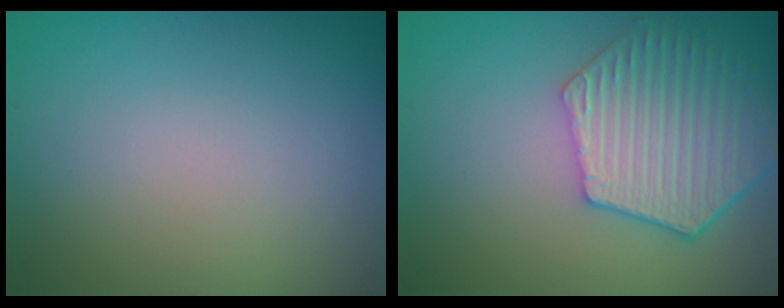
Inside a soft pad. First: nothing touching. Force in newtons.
{"total": 5.8, "press": 4.6, "slide": 3.5}